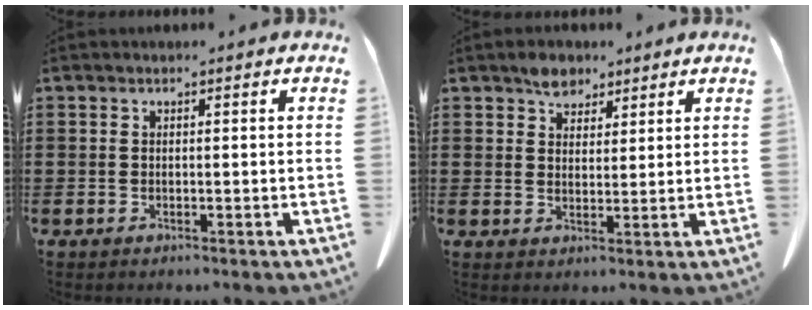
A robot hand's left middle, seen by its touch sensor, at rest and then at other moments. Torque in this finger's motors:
{"motor_torque": [0.00, 0.00, 0.06, 0.02]}